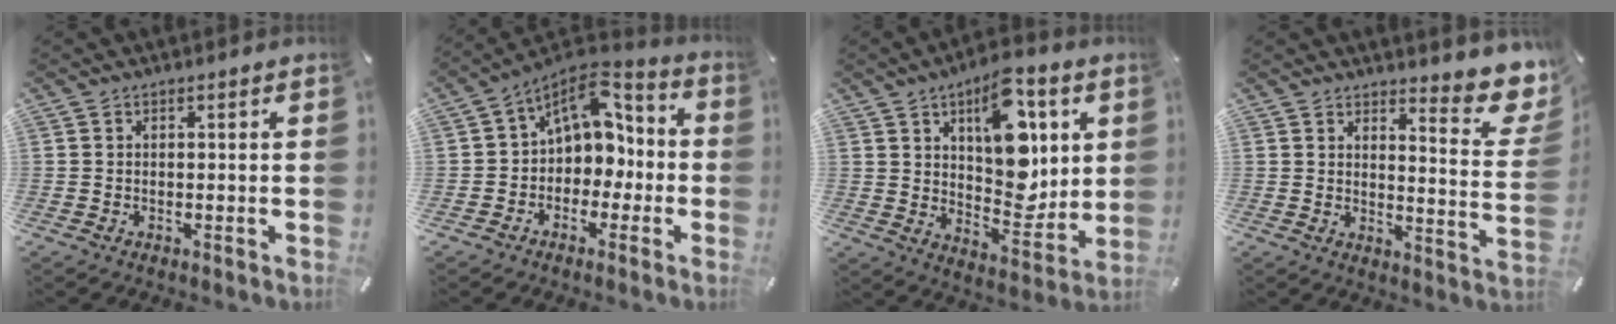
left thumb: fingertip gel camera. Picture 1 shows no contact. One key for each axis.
{"total": 10.0, "fx": 3.6, "fy": 7.9, "fz": 5.0, "tx": -0.088, "ty": -0.016, "tz": 0.070}
{"total": 16.7, "fx": 6.8, "fy": 9.2, "fz": 12.2, "tx": -0.159, "ty": -0.039, "tz": 0.115}
{"total": 9.3, "fx": 7.3, "fy": 3.4, "fz": 4.7, "tx": -0.041, "ty": -0.070, "tz": 0.125}